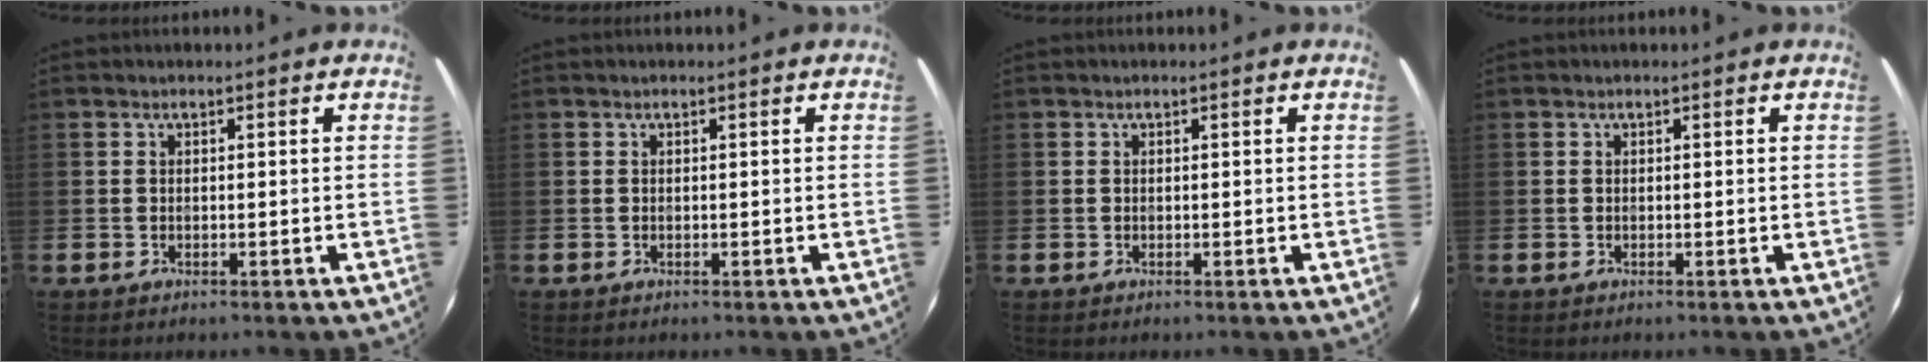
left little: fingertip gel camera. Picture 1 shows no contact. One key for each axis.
{"total": 0.0}
{"total": 0.0}
{"total": 0.0}